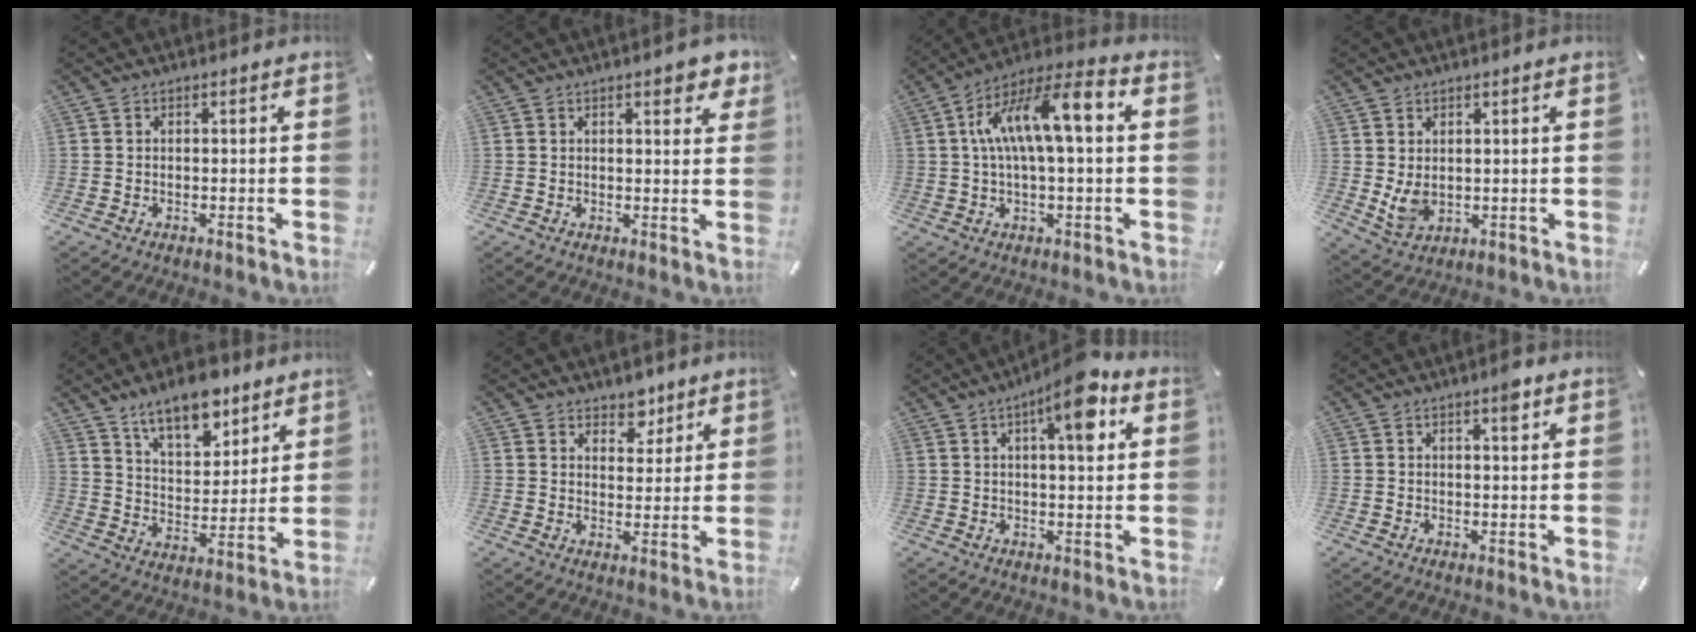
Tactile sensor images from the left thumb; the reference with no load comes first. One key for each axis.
{"total": 4.1, "fx": 2.7, "fy": 1.6, "fz": 2.5, "tx": -0.032, "ty": -0.009, "tz": 0.043}
{"total": 14.1, "fx": 2.5, "fy": 5.0, "fz": 12.9, "tx": -0.245, "ty": 0.007, "tz": 0.040}
{"total": 5.0, "fx": 1.3, "fy": 4.1, "fz": 2.7, "tx": -0.055, "ty": -0.008, "tz": 0.023}
{"total": 12.8, "fx": 10.1, "fy": 5.9, "fz": 5.1, "tx": -0.078, "ty": -0.063, "tz": 0.184}
{"total": 5.9, "fx": 4.6, "fy": 3.7, "fz": 0.4, "tx": 0.012, "ty": -0.033, "tz": 0.079}
{"total": 11.3, "fx": 5.0, "fy": 3.1, "fz": 9.6, "tx": -0.142, "ty": -0.020, "tz": 0.075}
{"total": 3.2, "fx": 1.9, "fy": 0.9, "fz": 2.4, "tx": -0.027, "ty": -0.006, "tz": 0.027}